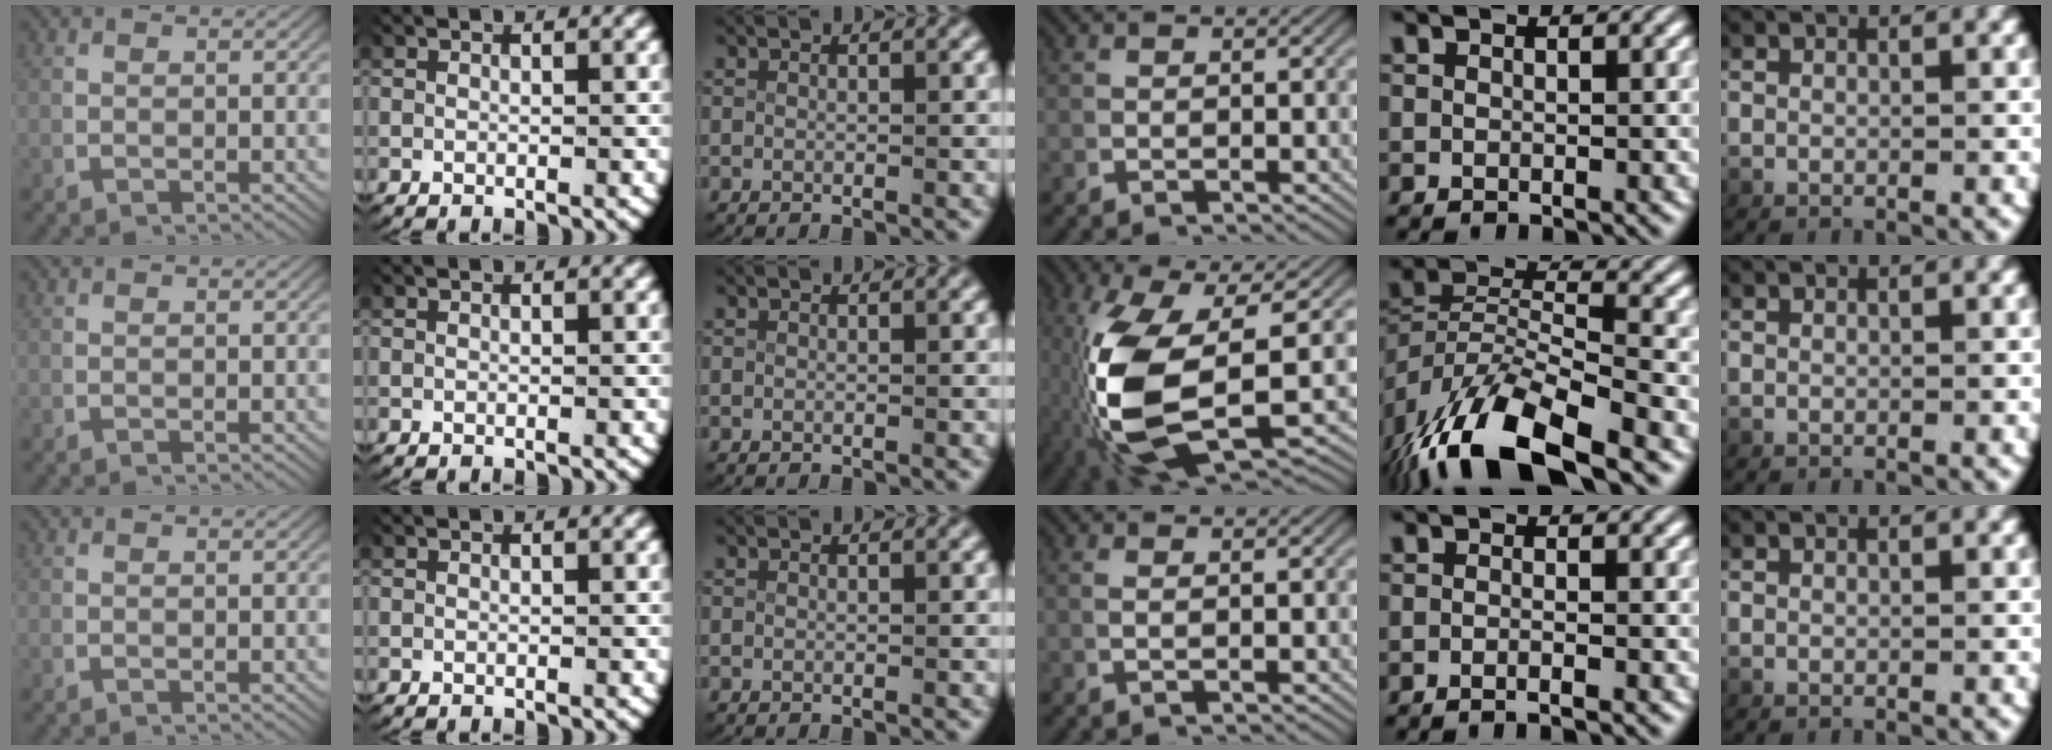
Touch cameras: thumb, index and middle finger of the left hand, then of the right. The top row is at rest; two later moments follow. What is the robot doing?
{"motion": "lift_and_place", "object": "scissors"}